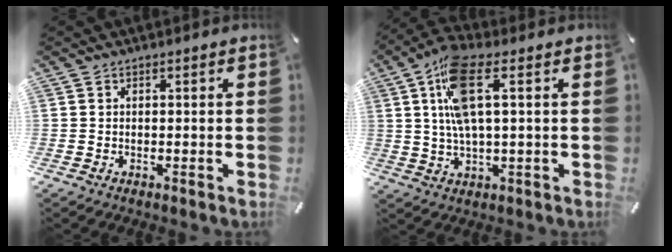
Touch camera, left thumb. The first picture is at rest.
{"total": 11.4, "force": [3.0, 3.8, 10.3], "torque": [-0.224, -0.003, 0.050]}